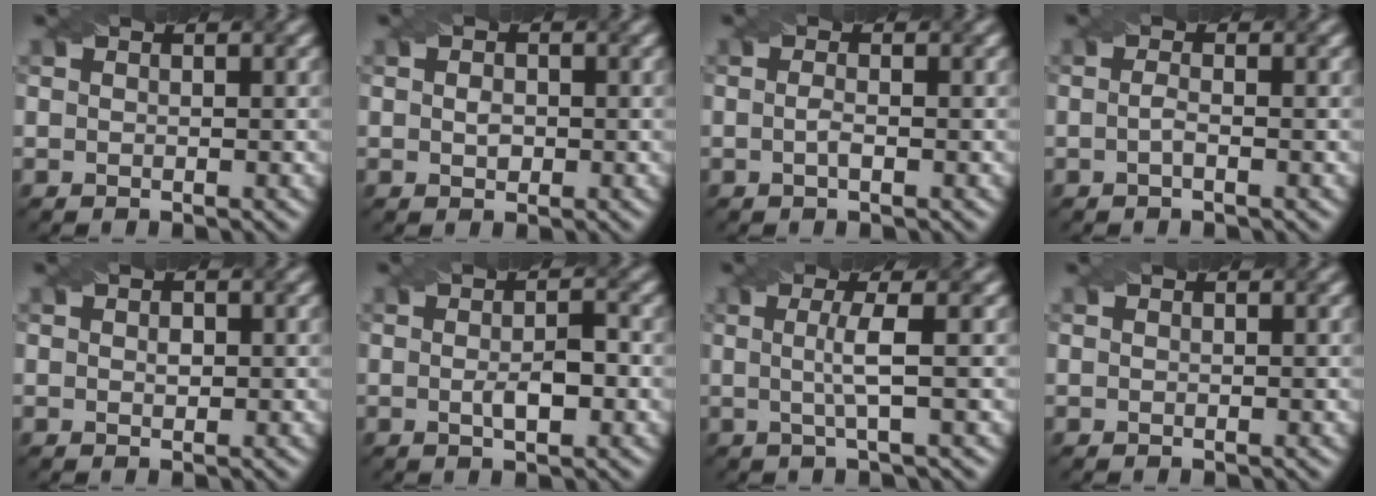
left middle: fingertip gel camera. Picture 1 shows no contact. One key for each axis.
{"total": 1.2, "fx": -0.1, "fy": 0.9, "fz": 0.8, "tx": -0.018, "ty": 0.000, "tz": -0.001}
{"total": 1.1, "fx": -0.3, "fy": 0.2, "fz": 1.0, "tx": -0.021, "ty": 0.000, "tz": -0.006}
{"total": 1.0, "fx": -0.4, "fy": 0.2, "fz": 0.9, "tx": -0.019, "ty": -0.001, "tz": -0.008}
{"total": 0.8, "fx": 0.0, "fy": 0.5, "fz": 0.7, "tx": -0.010, "ty": 0.001, "tz": 0.001}
{"total": 2.7, "fx": -0.4, "fy": 0.8, "fz": 2.6, "tx": -0.048, "ty": -0.003, "tz": -0.005}
{"total": 3.0, "fx": 0.0, "fy": 0.5, "fz": 2.9, "tx": -0.057, "ty": 0.000, "tz": -0.004}
{"total": 0.0}